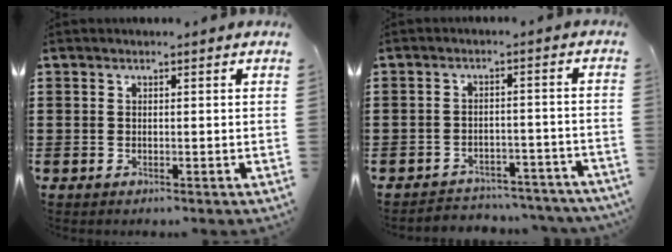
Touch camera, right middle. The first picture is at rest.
{"total": 3.4, "force": [-3.3, 0.4, 0.1], "torque": [-0.009, 0.001, -0.071]}